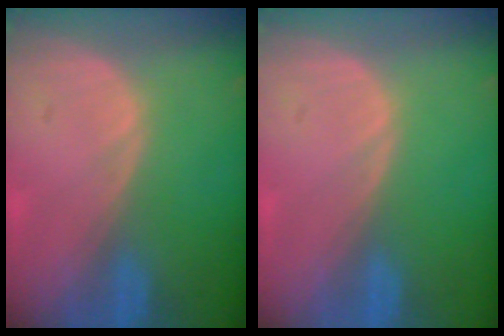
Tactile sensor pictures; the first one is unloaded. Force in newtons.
{"total": 0.0}